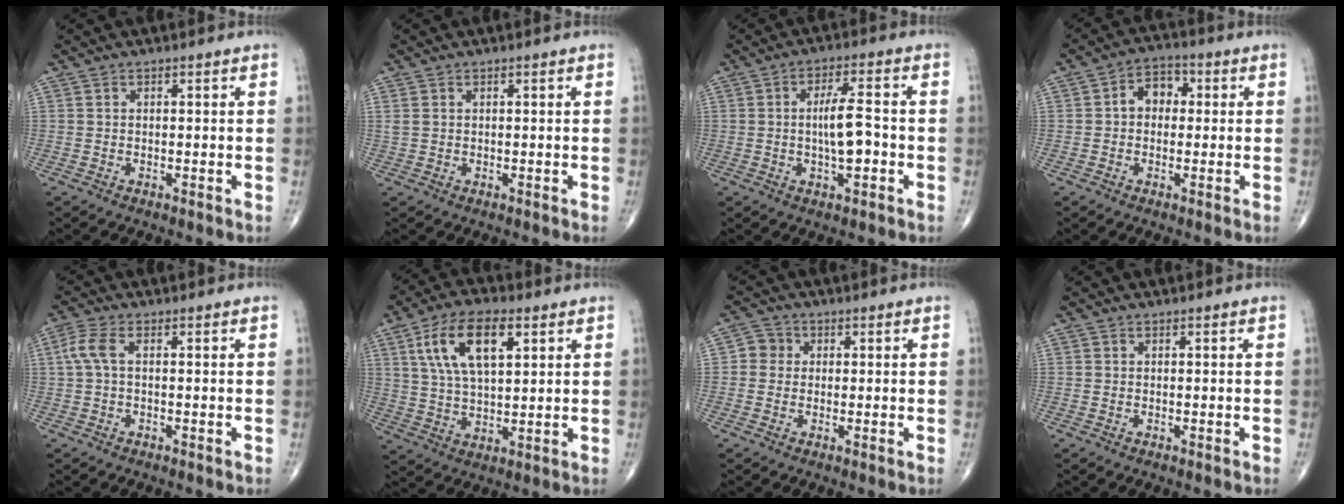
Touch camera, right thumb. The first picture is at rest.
{"total": 1.3, "force": [0.5, 0.8, 0.9], "torque": [-0.027, 0.009, 0.017]}
{"total": 7.4, "force": [-0.8, 2.5, 7.0], "torque": [-0.117, 0.014, -0.014]}
{"total": 5.8, "force": [0.5, 4.4, 3.8], "torque": [-0.037, 0.019, -0.003]}
{"total": 4.0, "force": [0.4, 1.7, 3.6], "torque": [-0.101, 0.012, 0.004]}
{"total": 13.6, "force": [5.2, 6.2, 10.9], "torque": [-0.194, -0.005, 0.097]}
{"total": 3.5, "force": [0.2, 3.4, 1.0], "torque": [0.006, 0.007, -0.005]}
{"total": 0.0}